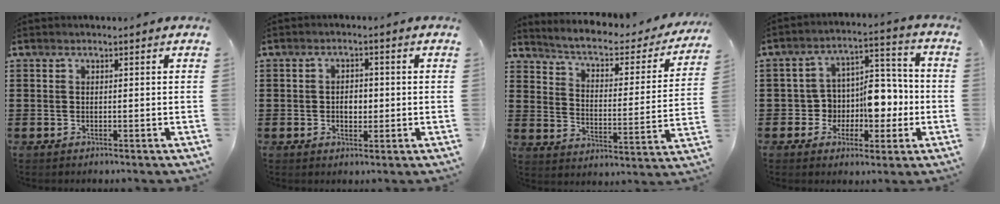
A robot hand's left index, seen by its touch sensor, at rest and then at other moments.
{"total": 2.7, "force": [-0.4, 1.7, 2.0], "torque": [-0.034, 0.001, -0.012]}
{"total": 3.7, "force": [3.1, 0.8, 1.9], "torque": [-0.056, -0.025, 0.042]}
{"total": 8.3, "force": [-1.2, 6.8, 4.5], "torque": [-0.070, 0.006, -0.020]}